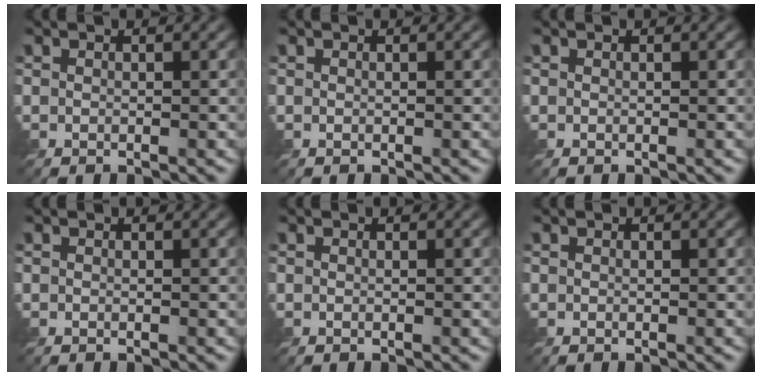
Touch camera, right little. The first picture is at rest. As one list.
[{"total": 0.0}, {"total": 0.0}, {"total": 0.0}, {"total": 0.0}, {"total": 0.0}]